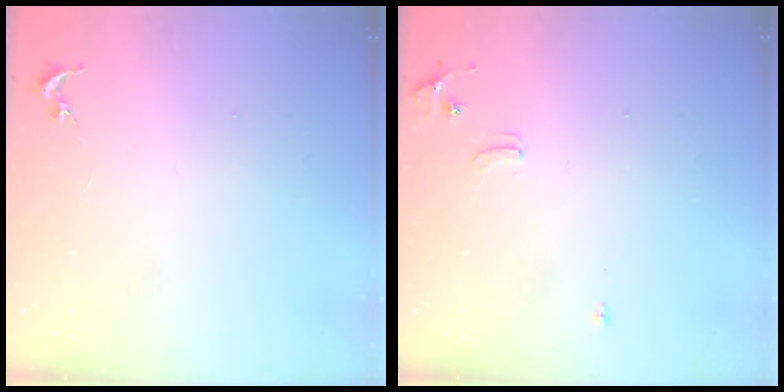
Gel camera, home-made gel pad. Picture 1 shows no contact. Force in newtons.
{"total": 6.1, "press": 6.0, "slide": 0.9}